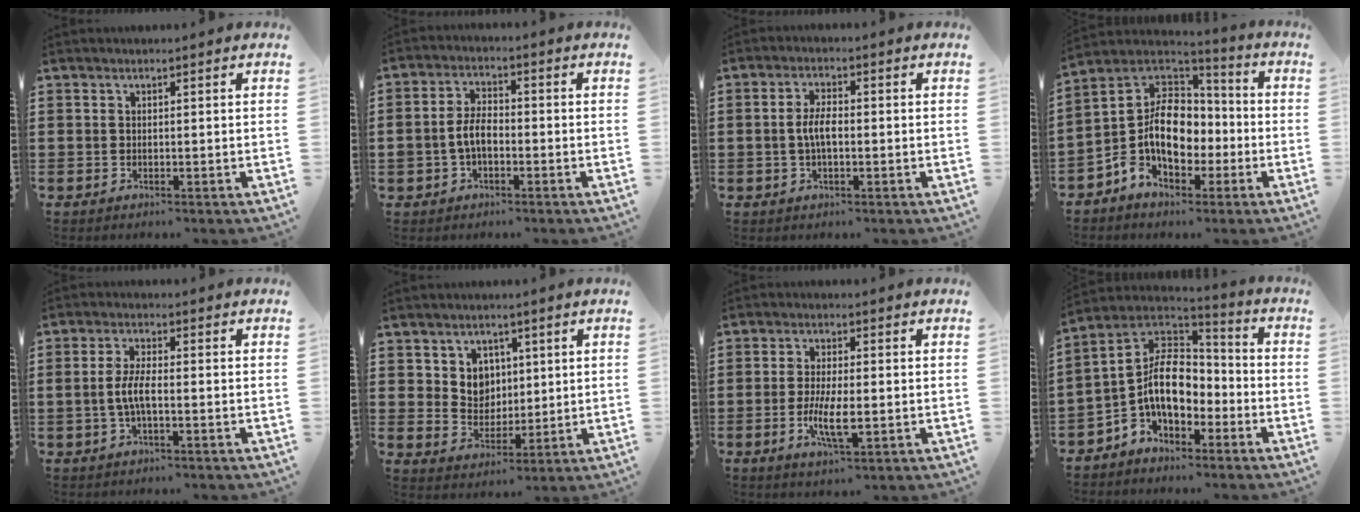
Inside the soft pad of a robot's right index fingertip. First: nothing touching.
{"total": 4.6, "force": [-1.2, 2.8, 3.5], "torque": [-0.080, 0.004, -0.026]}
{"total": 4.0, "force": [-0.5, 1.6, 3.6], "torque": [-0.081, -0.002, -0.014]}
{"total": 11.2, "force": [-2.5, 7.7, 7.7], "torque": [-0.173, -0.001, -0.052]}
{"total": 4.2, "force": [-0.8, 1.3, 3.9], "torque": [-0.093, -0.002, -0.023]}
{"total": 4.9, "force": [1.9, 4.4, 1.1], "torque": [-0.037, 0.006, 0.032]}
{"total": 6.4, "force": [-1.4, 1.8, 6.0], "torque": [-0.121, -0.007, -0.028]}
{"total": 10.2, "force": [-2.3, 6.2, 7.8], "torque": [-0.187, -0.004, -0.053]}